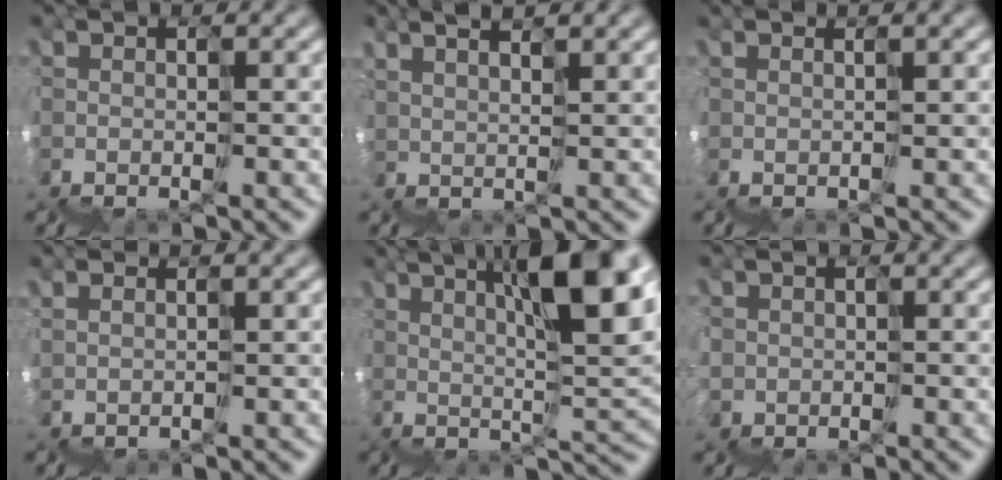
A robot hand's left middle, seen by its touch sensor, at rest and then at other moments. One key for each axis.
{"total": 3.7, "fx": 3.1, "fy": -1.1, "fz": -1.8, "tx": 0.028, "ty": 0.033, "tz": 0.052}
{"total": 1.3, "fx": 0.6, "fy": 0.2, "fz": 1.1, "tx": -0.002, "ty": 0.019, "tz": 0.008}
{"total": 1.3, "fx": 0.5, "fy": -0.9, "fz": -0.8, "tx": 0.024, "ty": 0.017, "tz": 0.007}
{"total": 8.4, "fx": 5.0, "fy": 0.8, "fz": 6.6, "tx": -0.094, "ty": 0.035, "tz": 0.079}
{"total": 2.1, "fx": 0.7, "fy": 0.9, "fz": -1.8, "tx": 0.013, "ty": 0.003, "tz": 0.017}